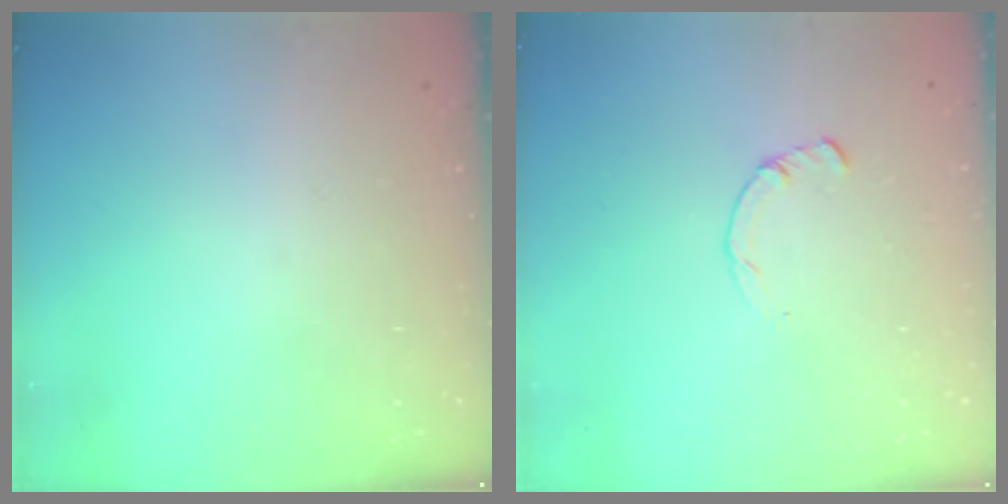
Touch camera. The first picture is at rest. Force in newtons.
{"total": 2.2, "press": 2.2, "slide": 0.3}